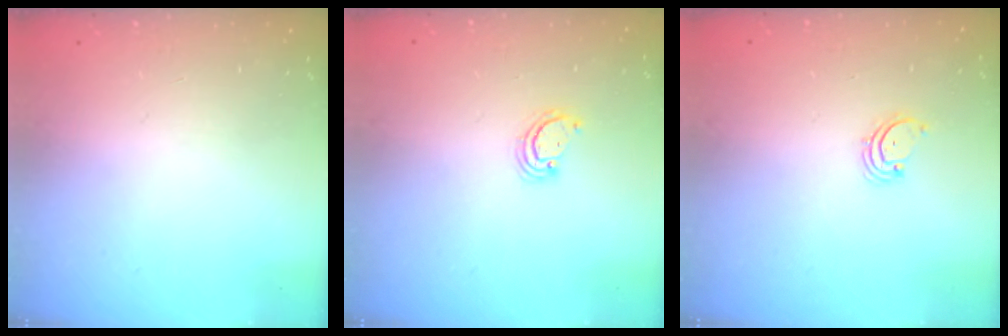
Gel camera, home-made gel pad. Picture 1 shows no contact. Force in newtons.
{"total": 2.6, "press": 2.6, "slide": 0.3}
{"total": 1.7, "press": 1.6, "slide": 0.2}